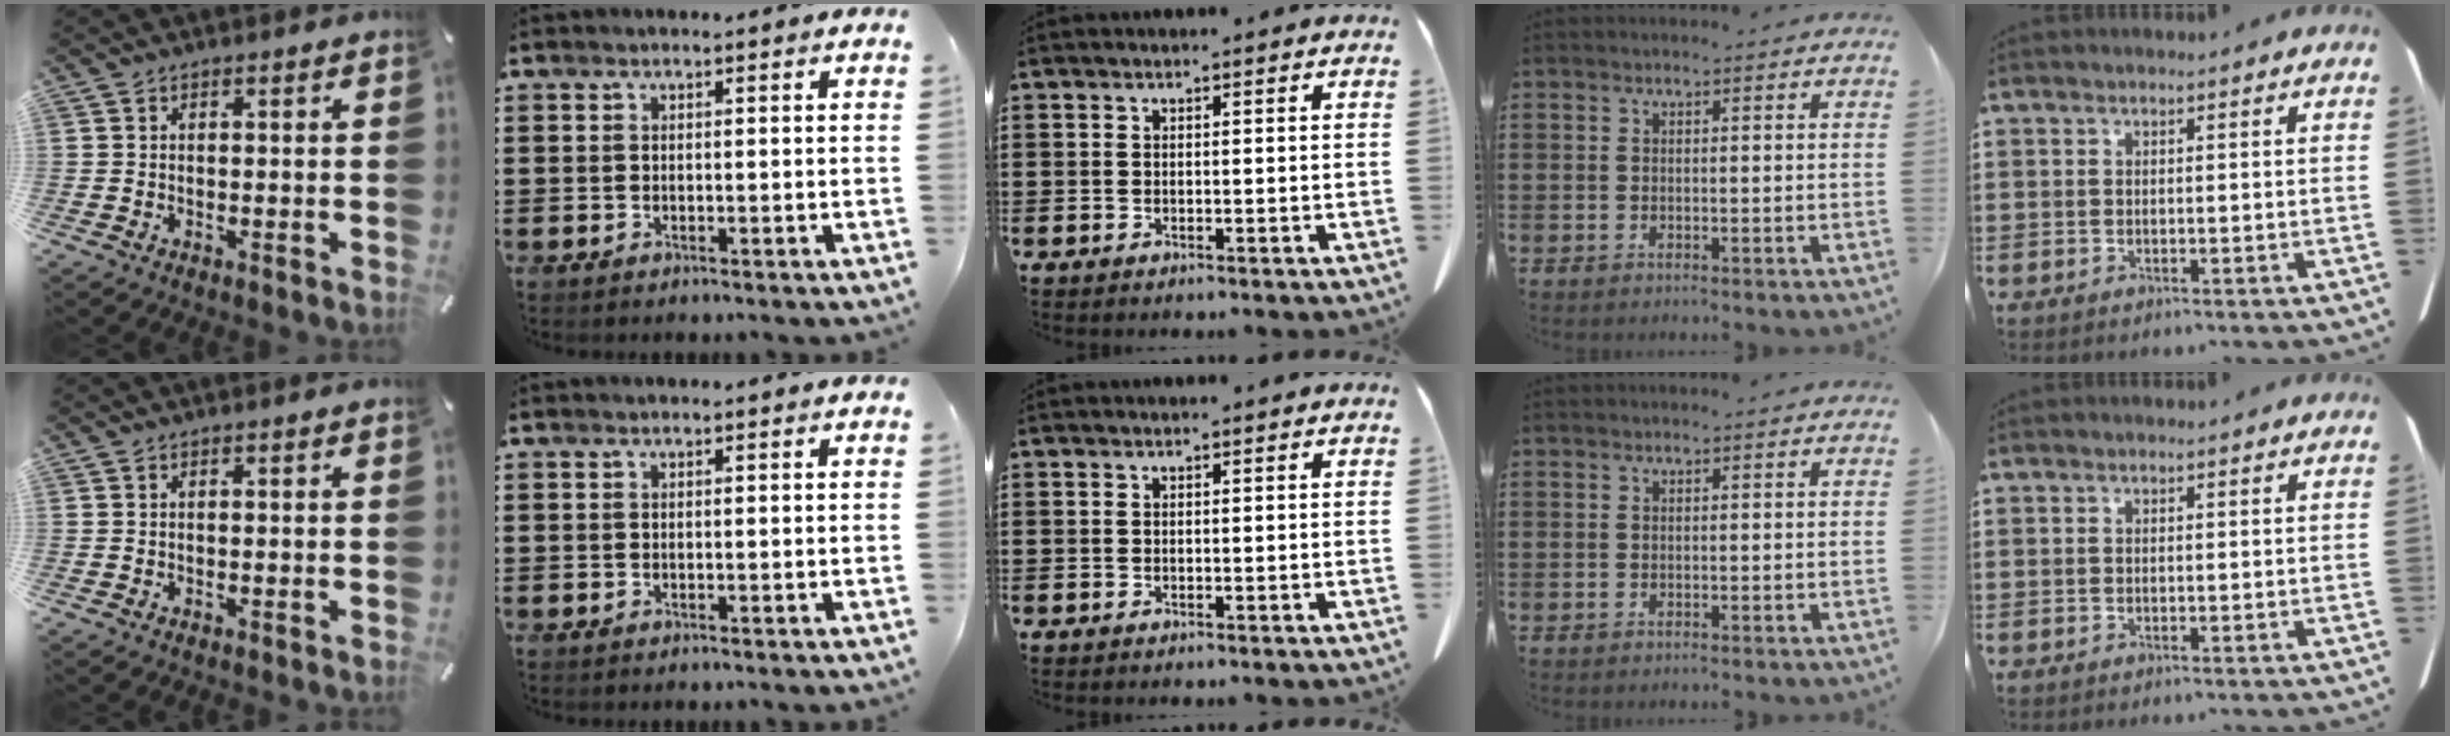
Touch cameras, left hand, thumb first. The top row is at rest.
{}